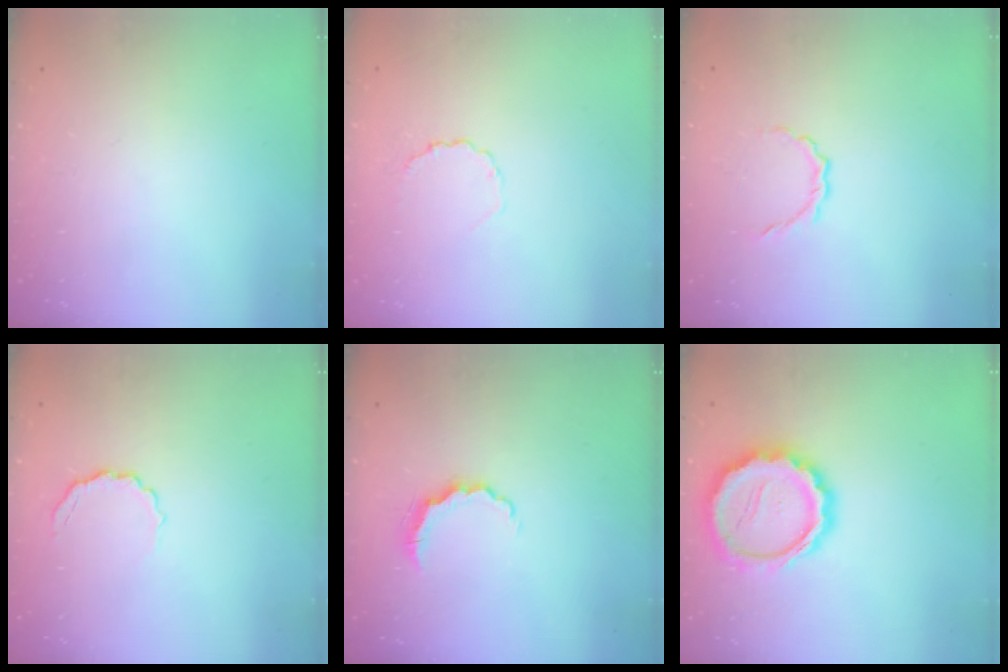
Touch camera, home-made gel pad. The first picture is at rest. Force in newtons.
{"total": 2.6, "press": 2.3, "slide": 1.0}
{"total": 3.8, "press": 3.6, "slide": 1.2}
{"total": 5.3, "press": 5.2, "slide": 1.3}
{"total": 5.1, "press": 5.1, "slide": 0.6}
{"total": 16.7, "press": 16.4, "slide": 3.1}